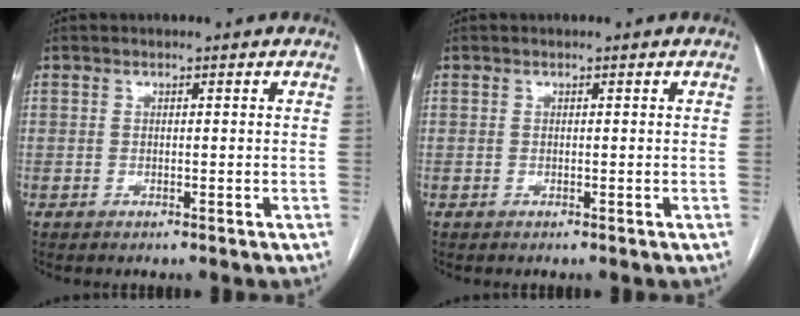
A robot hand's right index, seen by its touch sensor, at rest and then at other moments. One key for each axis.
{"total": 0.0}